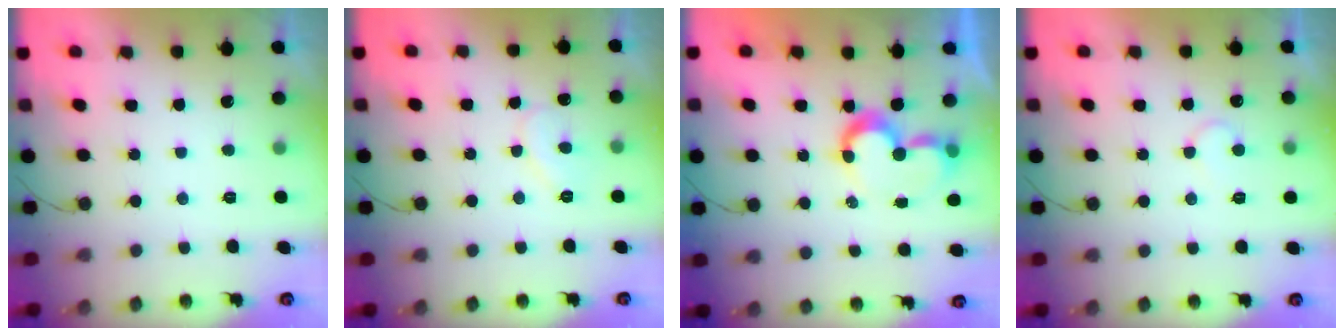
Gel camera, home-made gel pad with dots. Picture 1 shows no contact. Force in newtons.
{"total": 6.7, "press": 6.6, "slide": 0.4}
{"total": 8.8, "press": 8.8, "slide": 0.7}
{"total": 5.0, "press": 5.0, "slide": 0.5}